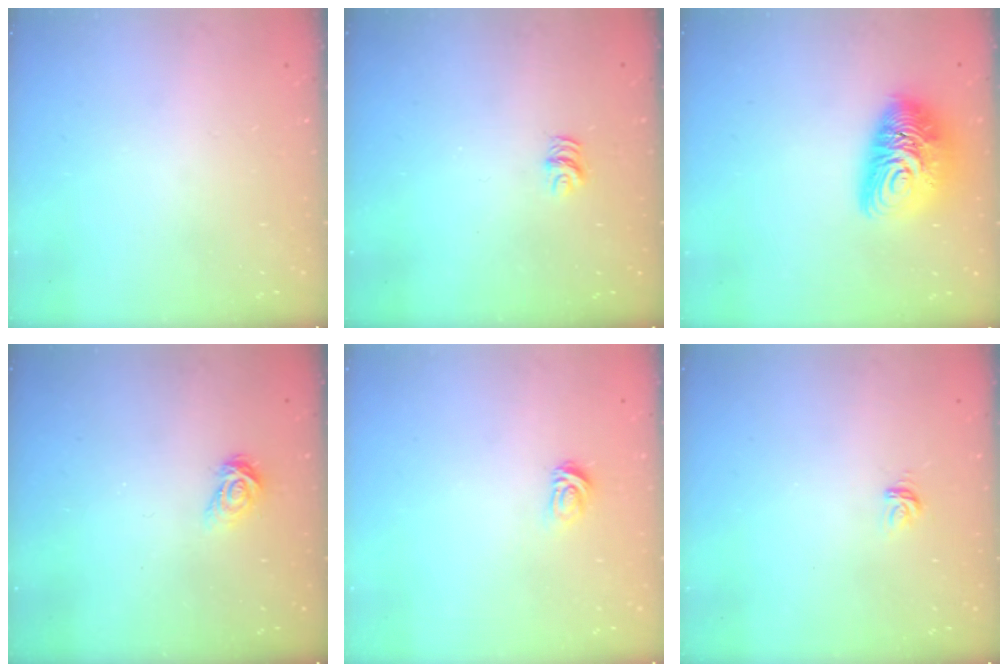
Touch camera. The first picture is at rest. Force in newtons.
{"total": 4.6, "press": 4.6, "slide": 0.4}
{"total": 13.6, "press": 13.6, "slide": 1.3}
{"total": 3.4, "press": 3.4, "slide": 0.4}
{"total": 3.1, "press": 3.1, "slide": 0.4}
{"total": 3.6, "press": 3.6, "slide": 0.3}